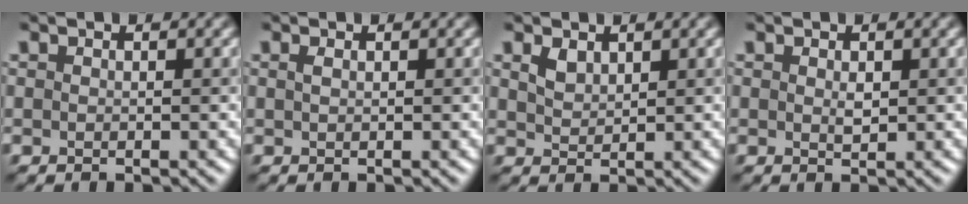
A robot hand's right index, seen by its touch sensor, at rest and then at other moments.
{"total": 0.6, "force": [0.3, 0.2, 0.4], "torque": [-0.010, 0.003, 0.006]}
{"total": 1.6, "force": [1.1, 0.9, 0.7], "torque": [-0.018, 0.000, 0.026]}
{"total": 0.8, "force": [0.3, 0.4, 0.7], "torque": [-0.015, -0.002, 0.006]}